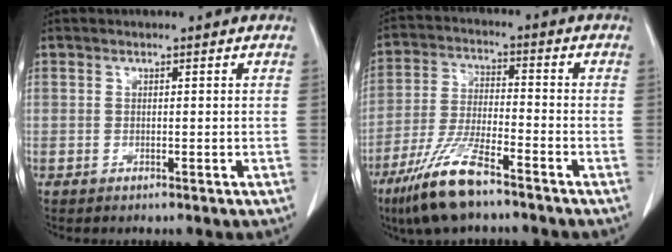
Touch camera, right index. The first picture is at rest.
{"total": 10.8, "force": [-7.6, 1.6, 7.6], "torque": [-0.163, -0.026, -0.145]}